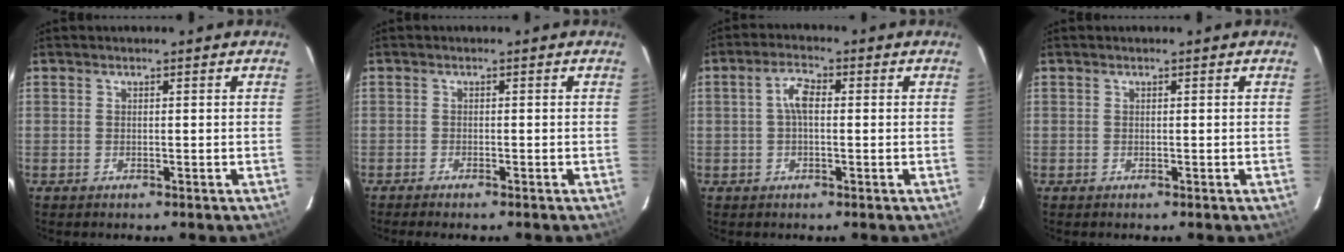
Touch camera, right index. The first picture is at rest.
{"total": 1.8, "force": [-1.6, 0.1, 0.8], "torque": [-0.027, -0.005, -0.030]}
{"total": 3.8, "force": [0.2, 1.7, 3.4], "torque": [-0.069, 0.012, 0.003]}
{"total": 0.0}